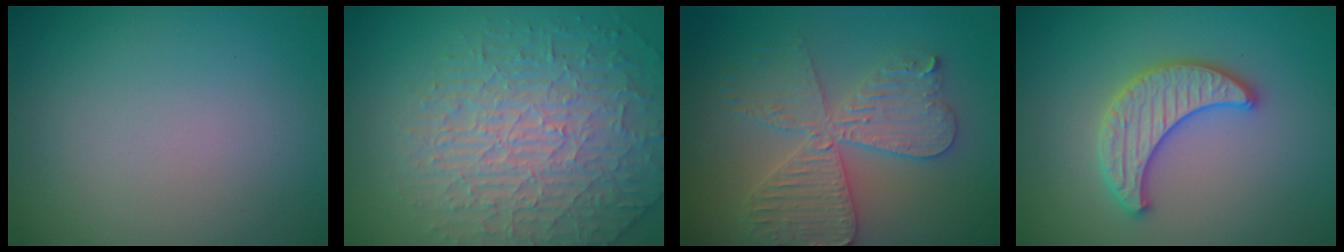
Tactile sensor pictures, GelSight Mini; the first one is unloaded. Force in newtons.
{"total": 5.3, "press": 4.8, "slide": 2.2}
{"total": 5.0, "press": 5.0, "slide": 0.6}
{"total": 3.6, "press": 3.5, "slide": 0.7}